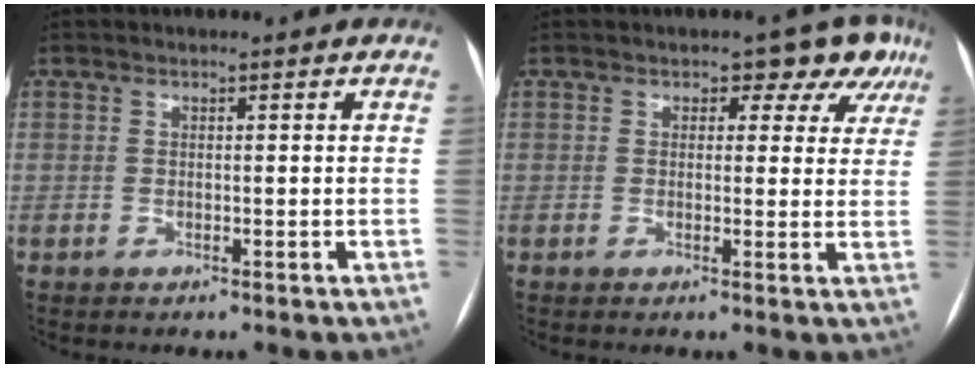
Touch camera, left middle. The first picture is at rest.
{"total": 6.2, "force": [3.9, 3.9, 2.7], "torque": [-0.008, 0.004, 0.027]}